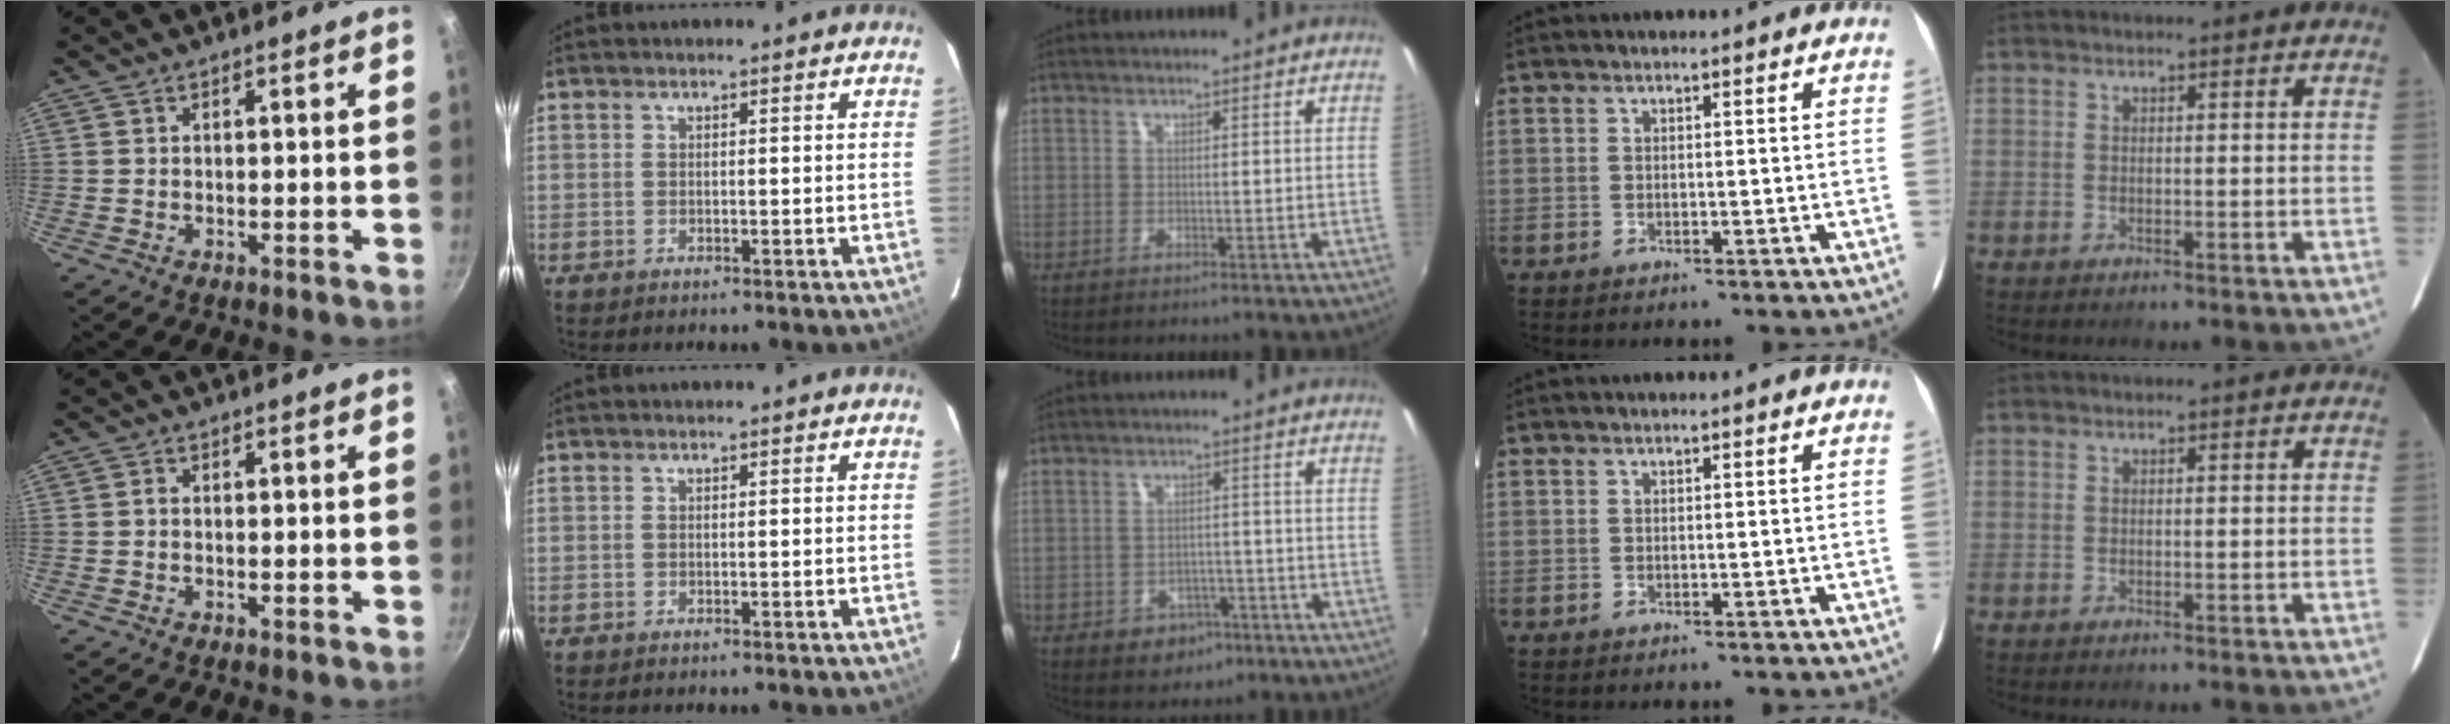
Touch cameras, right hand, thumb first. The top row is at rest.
{"thumb": {"total": 0.5, "force": [-0.2, 0.3, 0.4], "torque": [-0.009, 0.004, -0.005]}, "middle": {"total": 5.5, "force": [-3.0, 4.4, 1.6], "torque": [-0.042, 0.008, -0.030]}}